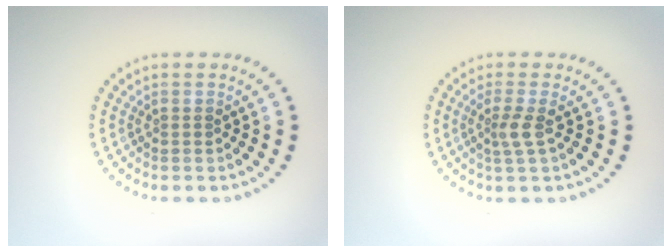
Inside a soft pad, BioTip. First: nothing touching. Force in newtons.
{"total": 1.8, "press": 1.4, "slide": 1.2}